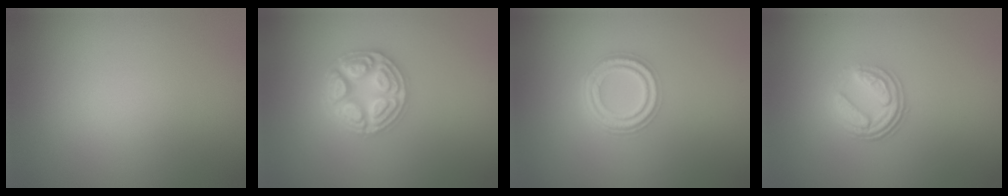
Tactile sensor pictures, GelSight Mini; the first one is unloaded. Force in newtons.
{"total": 4.9, "press": 4.9, "slide": 0.6}
{"total": 4.0, "press": 3.1, "slide": 2.5}
{"total": 3.5, "press": 2.5, "slide": 2.5}